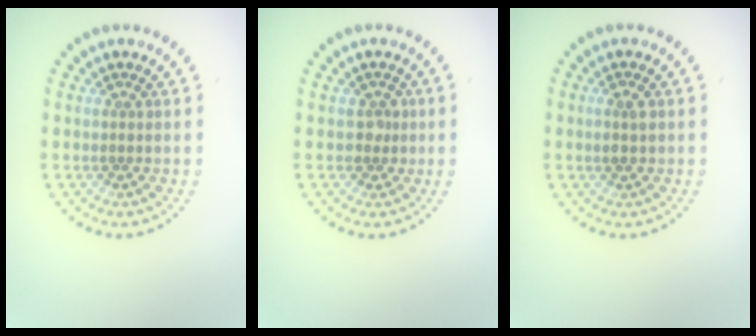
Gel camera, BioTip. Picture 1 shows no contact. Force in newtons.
{"total": 1.3, "press": 1.1, "slide": 0.7}
{"total": 1.3, "press": 1.3, "slide": 0.3}